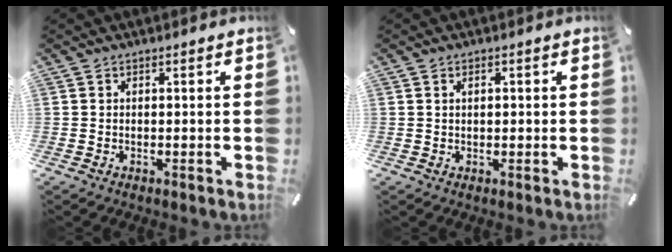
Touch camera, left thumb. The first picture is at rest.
{"total": 1.2, "force": [0.3, 0.8, 0.9], "torque": [-0.011, 0.002, 0.002]}